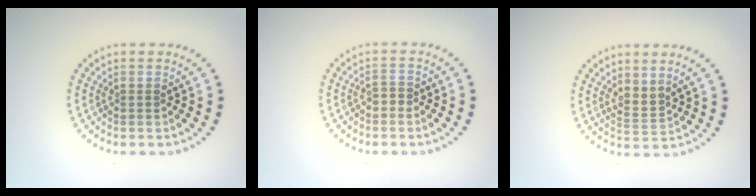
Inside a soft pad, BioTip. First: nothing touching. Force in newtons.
{"total": 0.9, "press": 0.9, "slide": 0.3}
{"total": 2.0, "press": 1.5, "slide": 1.4}